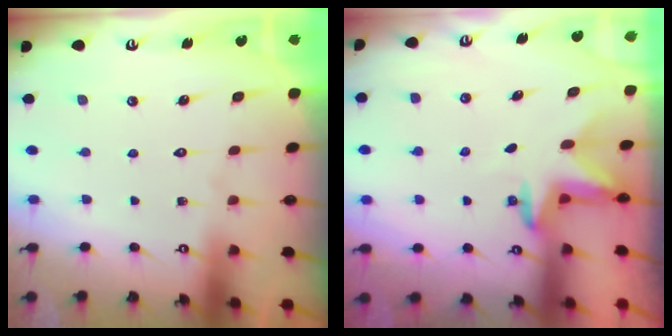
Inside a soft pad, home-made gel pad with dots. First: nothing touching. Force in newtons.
{"total": 3.0, "press": 2.9, "slide": 0.7}